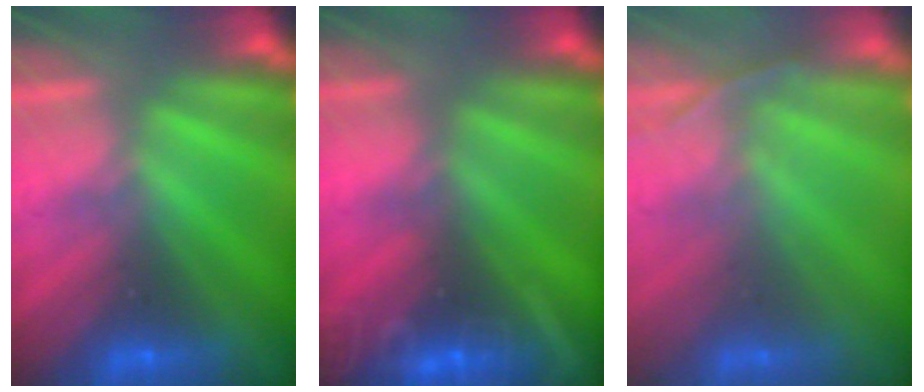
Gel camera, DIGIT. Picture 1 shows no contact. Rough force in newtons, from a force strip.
{"total": 8.5}
{"total": 1.6}